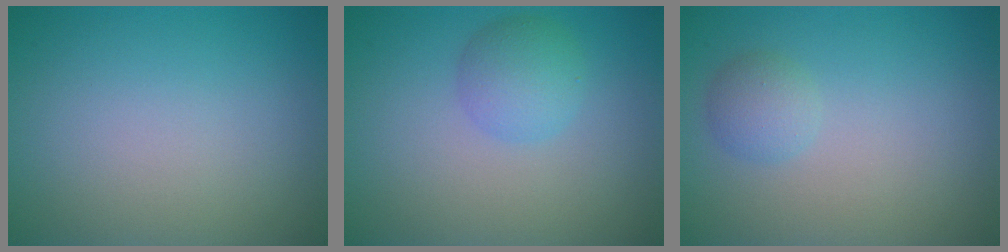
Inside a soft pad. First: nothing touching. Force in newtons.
{"total": 2.8, "press": 2.8, "slide": 0.1}
{"total": 1.7, "press": 1.7, "slide": 0.1}